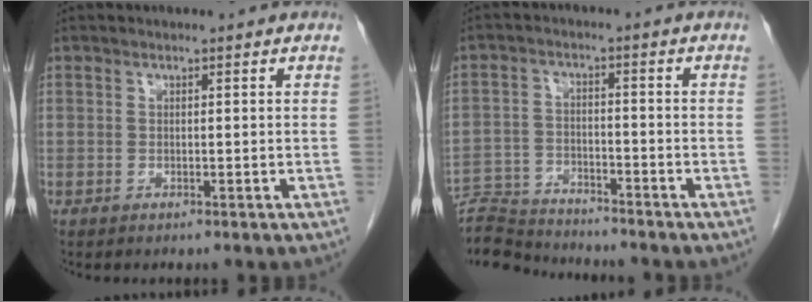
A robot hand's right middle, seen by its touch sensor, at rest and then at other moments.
{"total": 9.3, "force": [-9.2, 0.6, 0.9], "torque": [-0.017, -0.001, -0.163]}